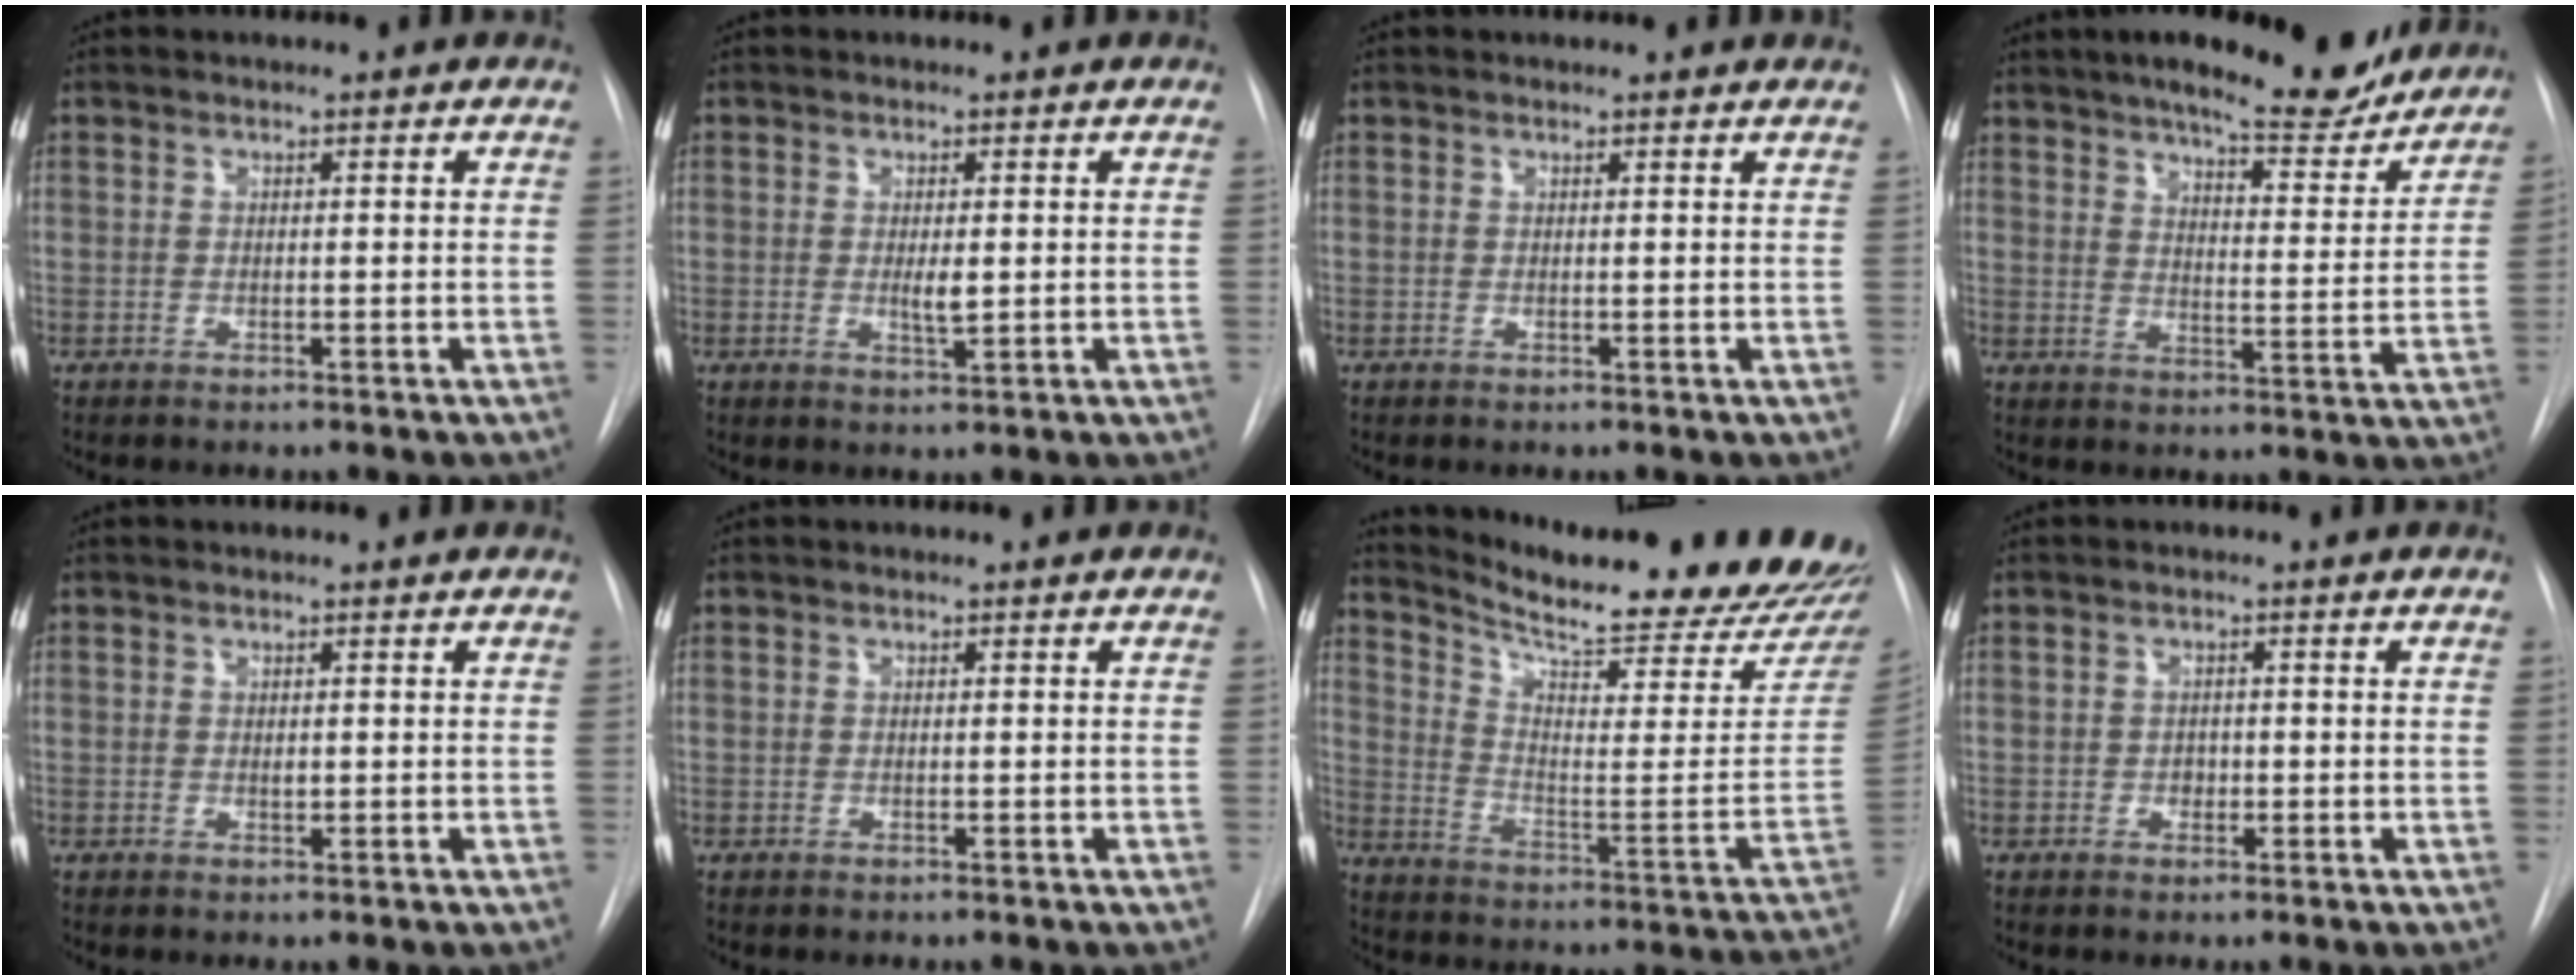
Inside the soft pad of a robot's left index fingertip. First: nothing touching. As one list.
[{"total": 2.1, "force": [-0.7, 0.4, 1.9], "torque": [-0.034, -0.011, -0.008]}, {"total": 1.9, "force": [1.9, 0.4, 0.3], "torque": [-0.009, 0.003, 0.011]}, {"total": 15.4, "force": [13.4, 3.2, 6.9], "torque": [-0.092, -0.029, 0.174]}, {"total": 0.7, "force": [-0.6, 0.2, 0.2], "torque": [-0.004, -0.008, -0.009]}, {"total": 0.0}, {"total": 25.9, "force": [23.4, 3.3, 10.6], "torque": [-0.166, -0.101, 0.302]}, {"total": 1.5, "force": [-1.1, 0.9, 0.5], "torque": [-0.005, -0.003, -0.016]}]